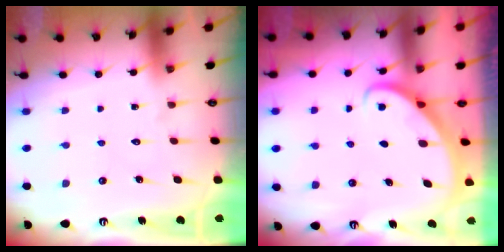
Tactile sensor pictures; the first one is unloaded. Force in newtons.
{"total": 2.9, "press": 2.9, "slide": 0.2}